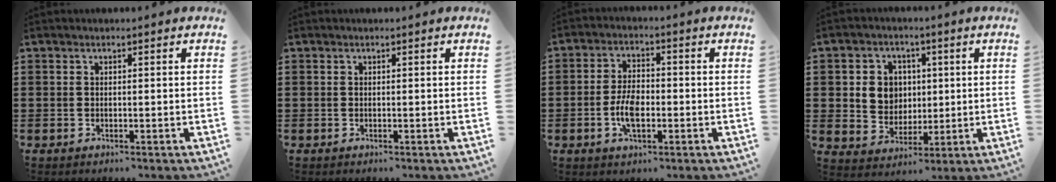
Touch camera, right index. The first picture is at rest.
{"total": 0.0}
{"total": 5.6, "force": [-1.3, 2.8, 4.7], "torque": [-0.104, 0.003, -0.029]}
{"total": 6.0, "force": [1.2, 5.7, 1.7], "torque": [-0.052, 0.016, 0.019]}